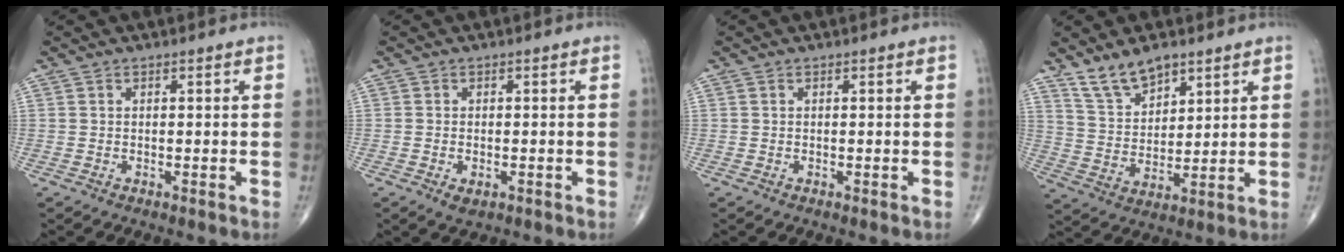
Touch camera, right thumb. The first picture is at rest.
{"total": 2.2, "force": [-0.9, 1.2, 1.6], "torque": [-0.025, 0.000, -0.012]}
{"total": 0.0}
{"total": 8.6, "force": [6.4, 4.0, 4.0], "torque": [-0.053, -0.039, 0.128]}